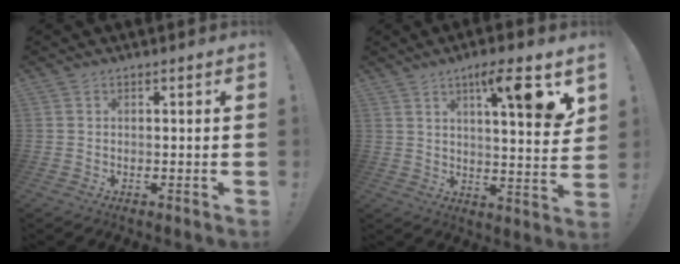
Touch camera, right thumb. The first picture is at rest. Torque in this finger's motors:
{"motor_torque": [-0.37, 1.85, 1.37, 0.54, 0.14]}